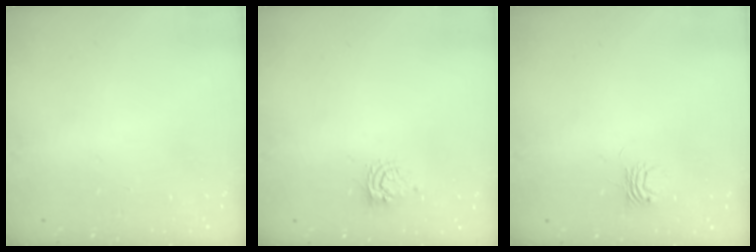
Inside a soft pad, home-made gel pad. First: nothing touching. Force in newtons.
{"total": 5.3, "press": 5.3, "slide": 0.7}
{"total": 4.0, "press": 4.0, "slide": 0.0}